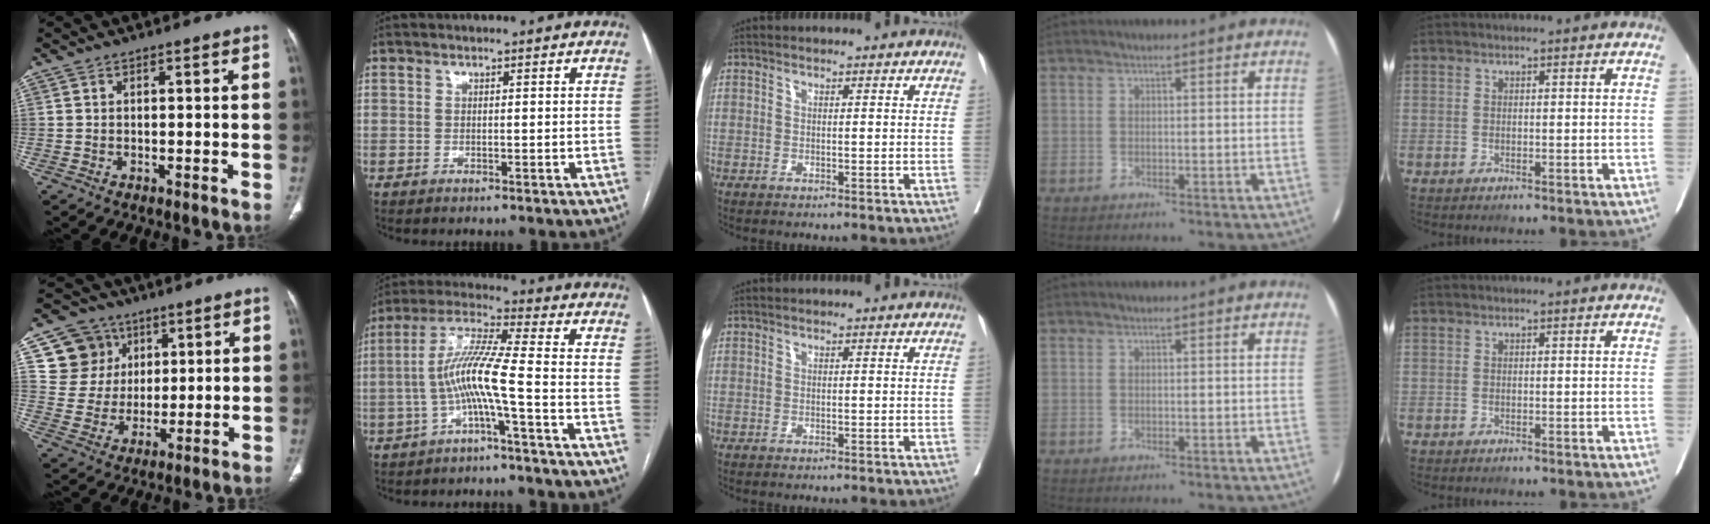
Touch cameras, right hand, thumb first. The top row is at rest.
{"thumb": {"total": 11.3, "force": [4.8, 10.0, 2.3], "torque": [-0.003, -0.012, 0.093]}, "index": {"total": 8.5, "force": [-2.6, -0.7, 8.0], "torque": [-0.164, 0.020, -0.053]}}